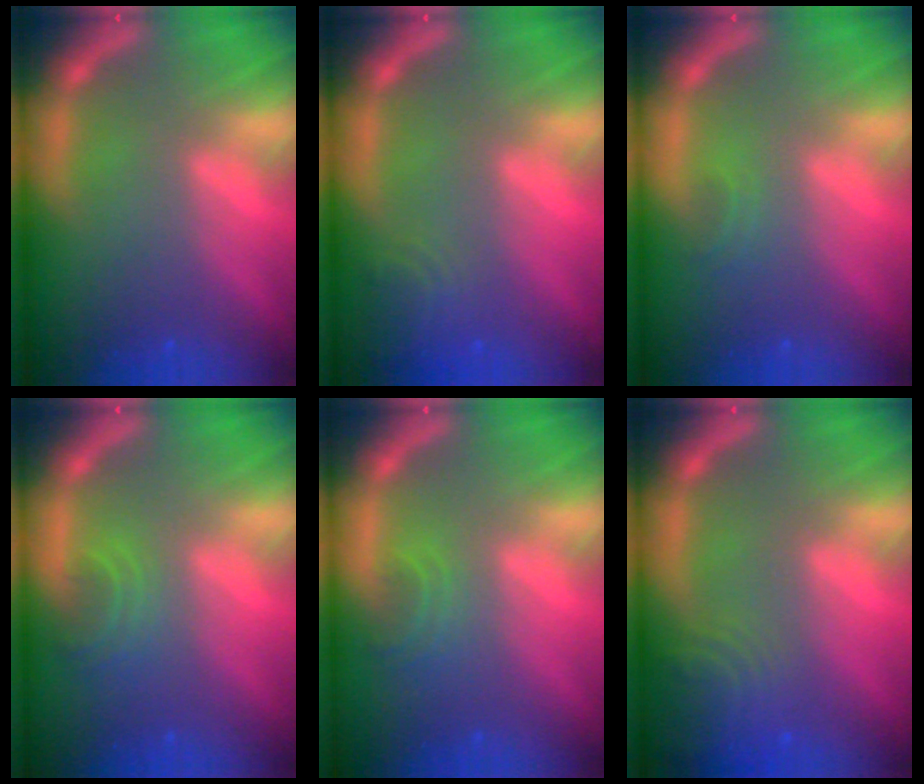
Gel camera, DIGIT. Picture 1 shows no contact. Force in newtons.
{"total": 2.9}
{"total": 0.9}
{"total": 2.4}
{"total": 1.9}
{"total": 5.0}